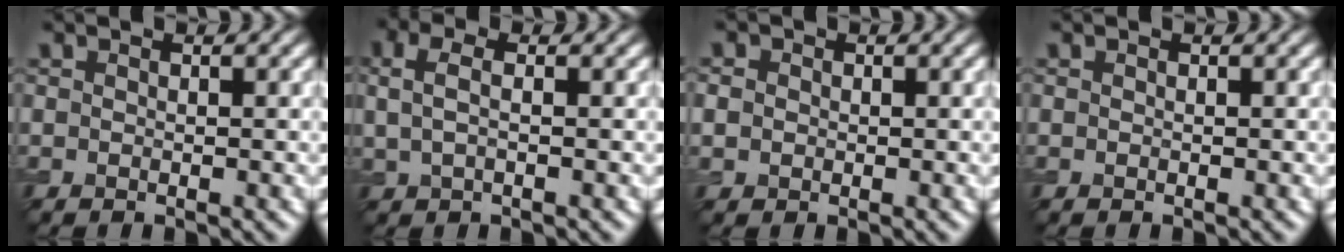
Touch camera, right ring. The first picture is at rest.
{"total": 2.2, "force": [0.5, 1.0, 1.9], "torque": [-0.044, 0.005, 0.007]}
{"total": 1.5, "force": [0.1, 1.4, 0.5], "torque": [-0.008, 0.000, -0.002]}
{"total": 0.0}